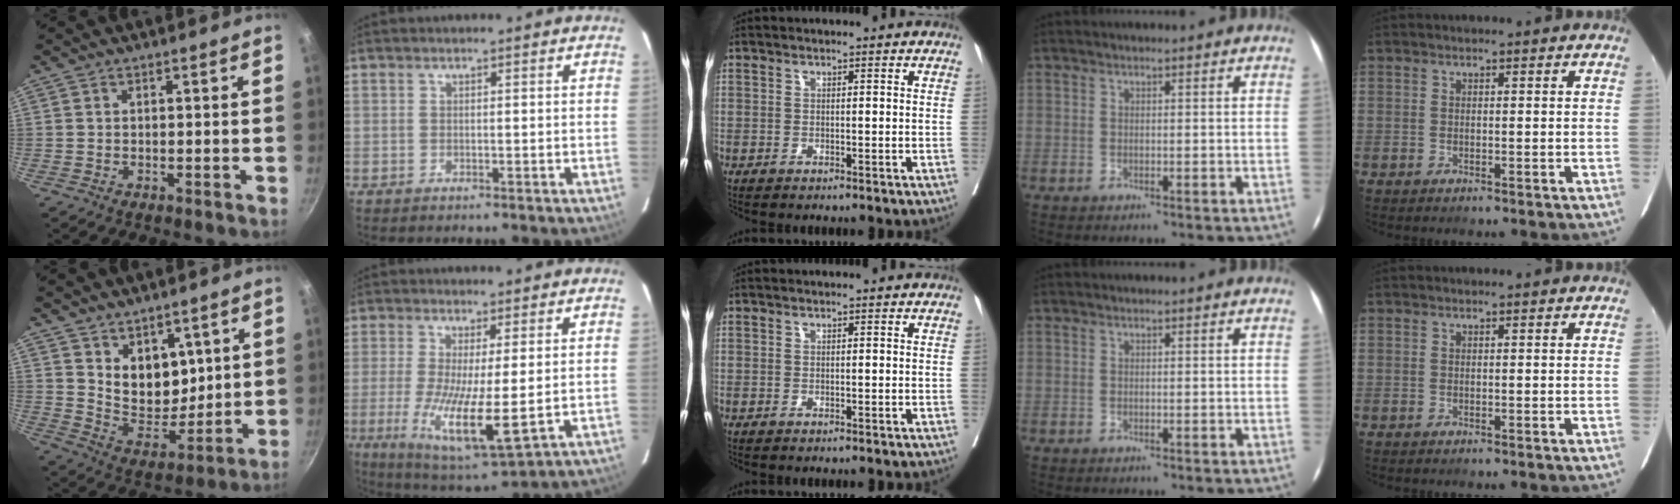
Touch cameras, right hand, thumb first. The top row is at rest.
{"thumb": {"total": 10.4, "force": [4.2, 7.2, 6.2], "torque": [-0.056, -0.041, 0.092]}, "index": {"total": 12.3, "force": [-2.0, 1.9, 12.0], "torque": [-0.221, -0.041, -0.028]}}